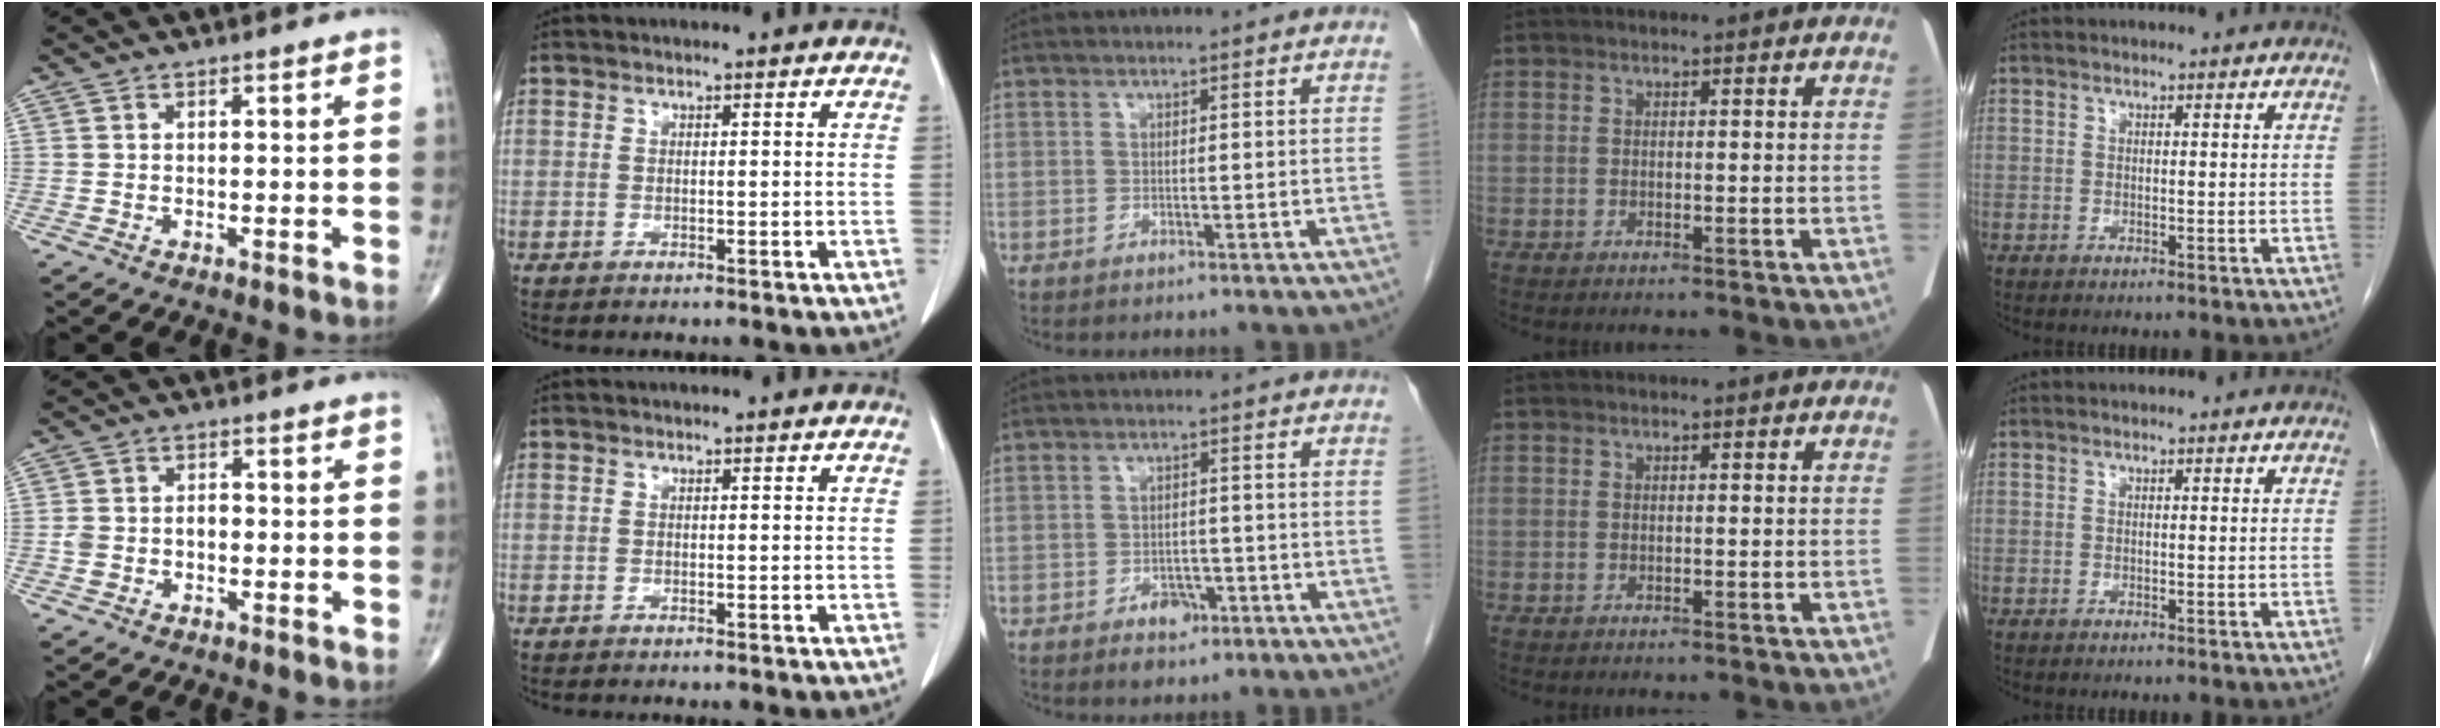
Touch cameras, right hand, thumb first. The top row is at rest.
{"thumb": {"total": 3.5, "force": [-0.7, 2.6, 2.2], "torque": [-0.038, 0.017, -0.011]}, "middle": {"total": 3.1, "force": [-1.7, 2.1, 1.6], "torque": [-0.015, 0.005, -0.016]}}